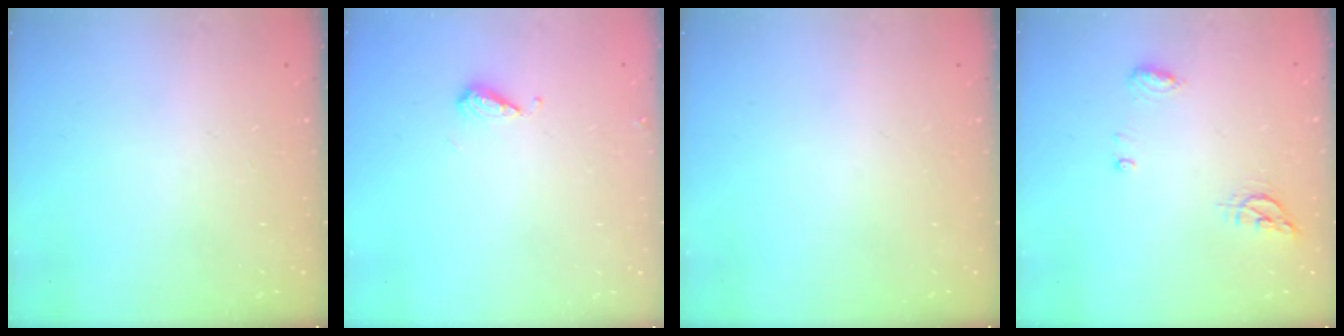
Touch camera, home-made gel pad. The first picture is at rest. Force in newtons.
{"total": 6.2, "press": 6.2, "slide": 0.8}
{"total": 0.0}
{"total": 8.4, "press": 6.9, "slide": 4.9}